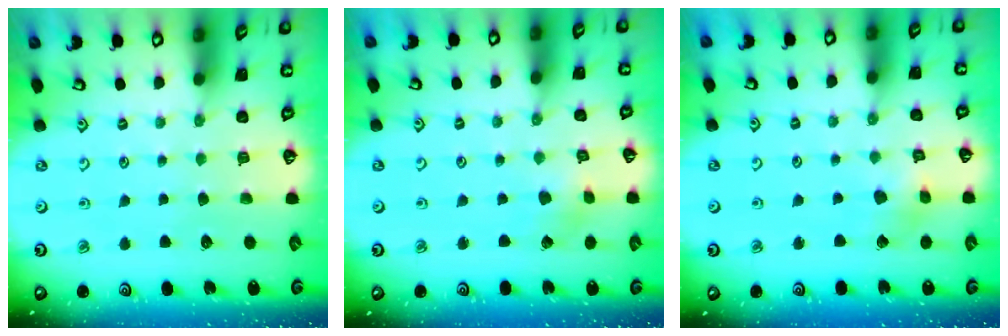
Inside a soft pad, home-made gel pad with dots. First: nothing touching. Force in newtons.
{"total": 2.1, "press": 2.1, "slide": 0.2}
{"total": 5.5, "press": 5.5, "slide": 0.5}